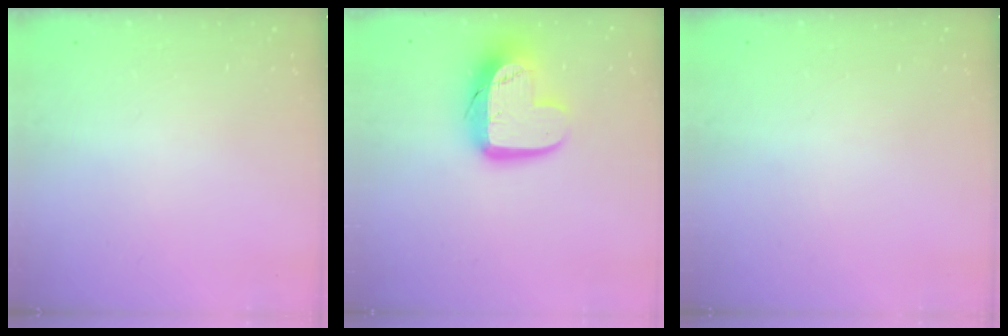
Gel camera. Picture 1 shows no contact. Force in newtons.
{"total": 15.1, "press": 15.0, "slide": 1.2}
{"total": 0.0}